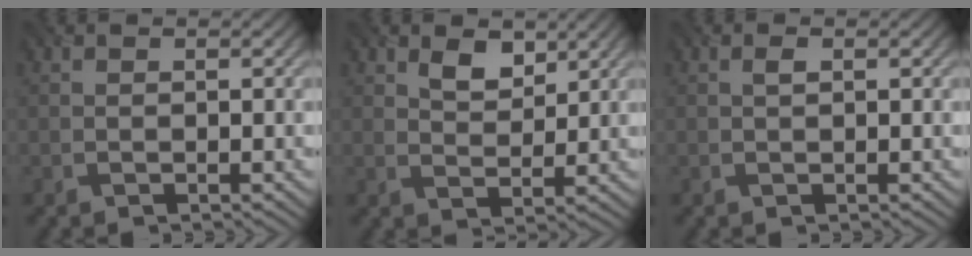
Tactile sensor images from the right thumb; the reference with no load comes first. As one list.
[{"total": 3.6, "force": [2.3, 1.9, 2.0], "torque": [-0.041, -0.005, 0.043]}, {"total": 0.8, "force": [0.2, 0.3, 0.7], "torque": [-0.016, 0.003, 0.004]}]